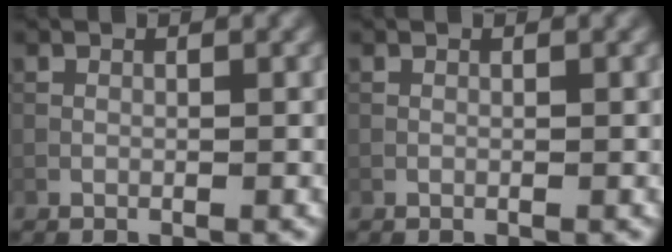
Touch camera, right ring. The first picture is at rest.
{"total": 0.0}